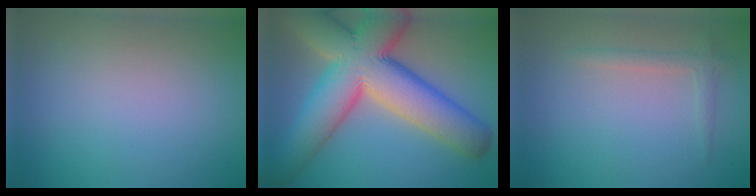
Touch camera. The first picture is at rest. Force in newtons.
{"total": 14.6, "press": 14.6, "slide": 1.1}
{"total": 1.4, "press": 1.4, "slide": 0.1}